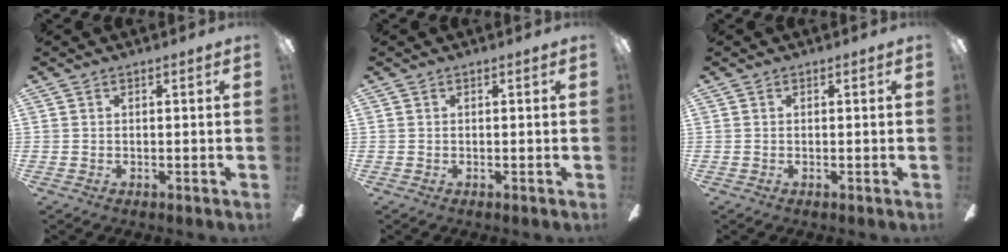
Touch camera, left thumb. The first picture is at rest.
{"total": 0.0}
{"total": 0.0}